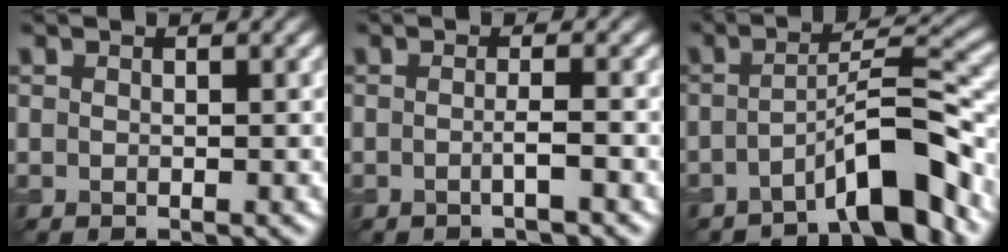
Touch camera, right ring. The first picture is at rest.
{"total": 1.1, "force": [-0.3, 0.1, 1.1], "torque": [-0.016, 0.006, -0.006]}
{"total": 6.0, "force": [-3.6, 0.8, 4.8], "torque": [-0.075, 0.025, -0.054]}